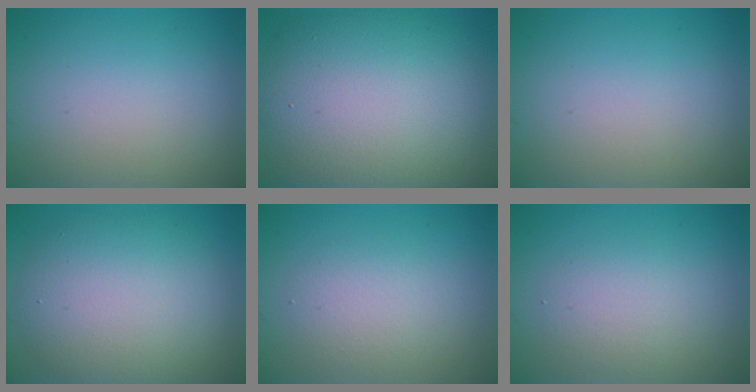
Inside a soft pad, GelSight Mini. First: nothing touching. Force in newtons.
{"total": 12.9, "press": 12.9, "slide": 0.6}
{"total": 0.0}
{"total": 8.1, "press": 8.0, "slide": 0.6}
{"total": 2.8, "press": 2.8, "slide": 0.3}
{"total": 2.5, "press": 2.5, "slide": 0.1}